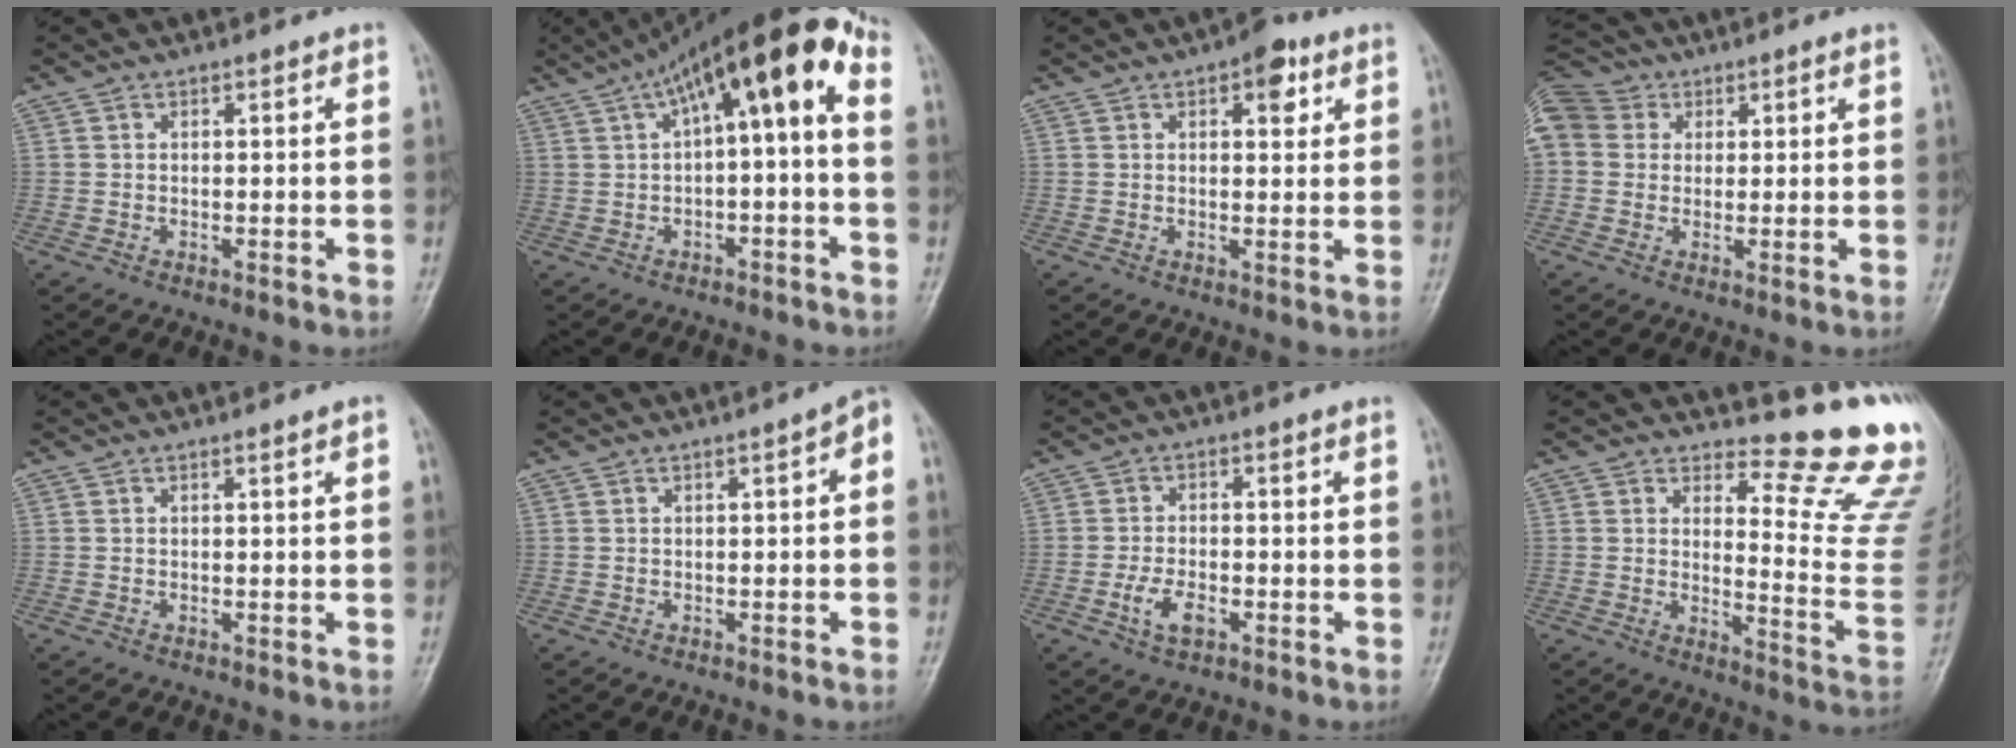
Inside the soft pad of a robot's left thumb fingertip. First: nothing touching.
{"total": 14.5, "force": [2.5, 4.6, 13.5], "torque": [-0.191, 0.063, 0.031]}
{"total": 5.4, "force": [2.5, 2.7, 4.0], "torque": [-0.030, -0.004, 0.026]}
{"total": 12.2, "force": [3.3, 10.4, 5.5], "torque": [-0.118, 0.031, 0.055]}
{"total": 0.5, "force": [0.2, -0.1, 0.5], "torque": [-0.009, 0.000, 0.004]}
{"total": 2.6, "force": [0.0, 1.0, 2.4], "torque": [-0.023, 0.014, -0.009]}
{"total": 5.0, "force": [-2.1, 2.8, 3.6], "torque": [-0.067, 0.010, -0.038]}
{"total": 15.2, "force": [14.1, 2.5, 4.9], "torque": [-0.023, -0.184, 0.157]}